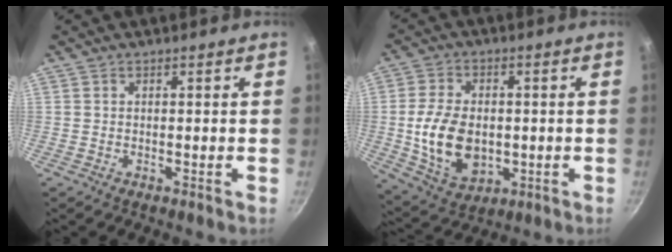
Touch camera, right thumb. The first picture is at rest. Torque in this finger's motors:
{"motor_torque": [-0.41, 1.27, 1.47, -0.08, 0.14]}